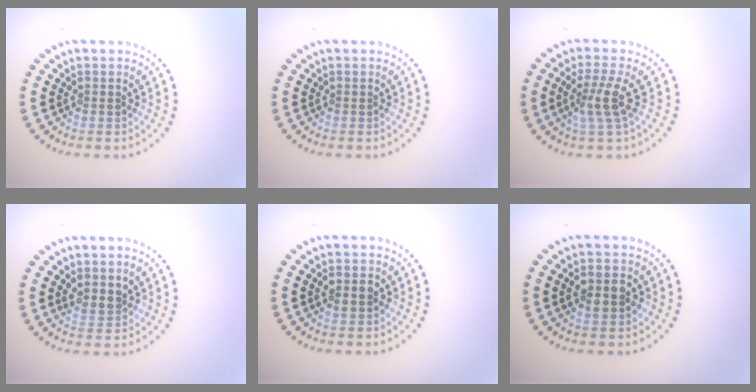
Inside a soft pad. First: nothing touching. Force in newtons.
{"total": 0.0}
{"total": 2.8, "press": 2.2, "slide": 1.7}
{"total": 1.7, "press": 1.4, "slide": 0.9}
{"total": 1.5, "press": 1.5, "slide": 0.1}
{"total": 2.9, "press": 2.9, "slide": 0.1}